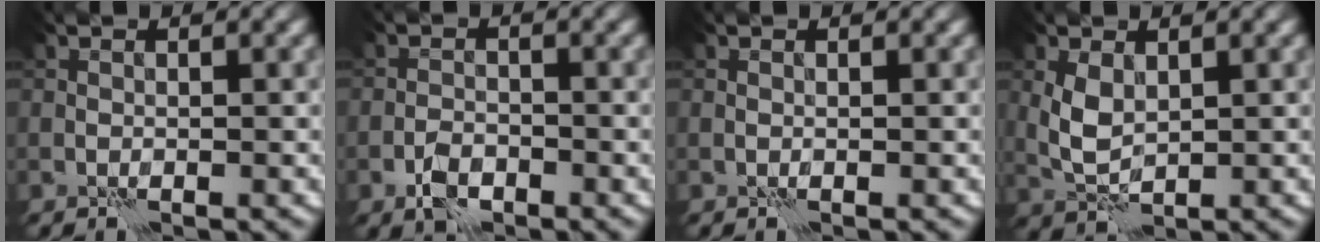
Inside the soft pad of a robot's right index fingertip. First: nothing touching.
{"total": 2.6, "force": [-1.6, 1.4, 1.5], "torque": [-0.026, 0.004, -0.034]}
{"total": 0.0}
{"total": 2.8, "force": [0.8, 1.7, 2.1], "torque": [-0.051, 0.001, 0.021]}